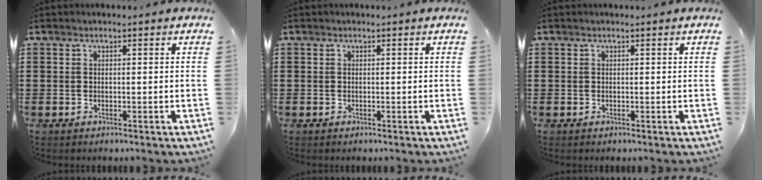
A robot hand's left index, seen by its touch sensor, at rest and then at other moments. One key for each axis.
{"total": 0.0}
{"total": 0.0}